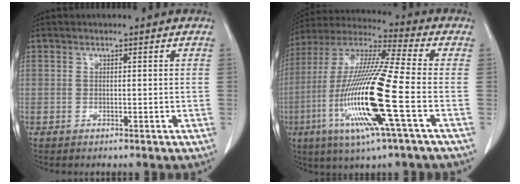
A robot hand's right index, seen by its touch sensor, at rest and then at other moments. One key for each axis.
{"total": 19.7, "fx": -5.6, "fy": 0.3, "fz": 18.9, "tx": -0.401, "ty": -0.023, "tz": -0.116}